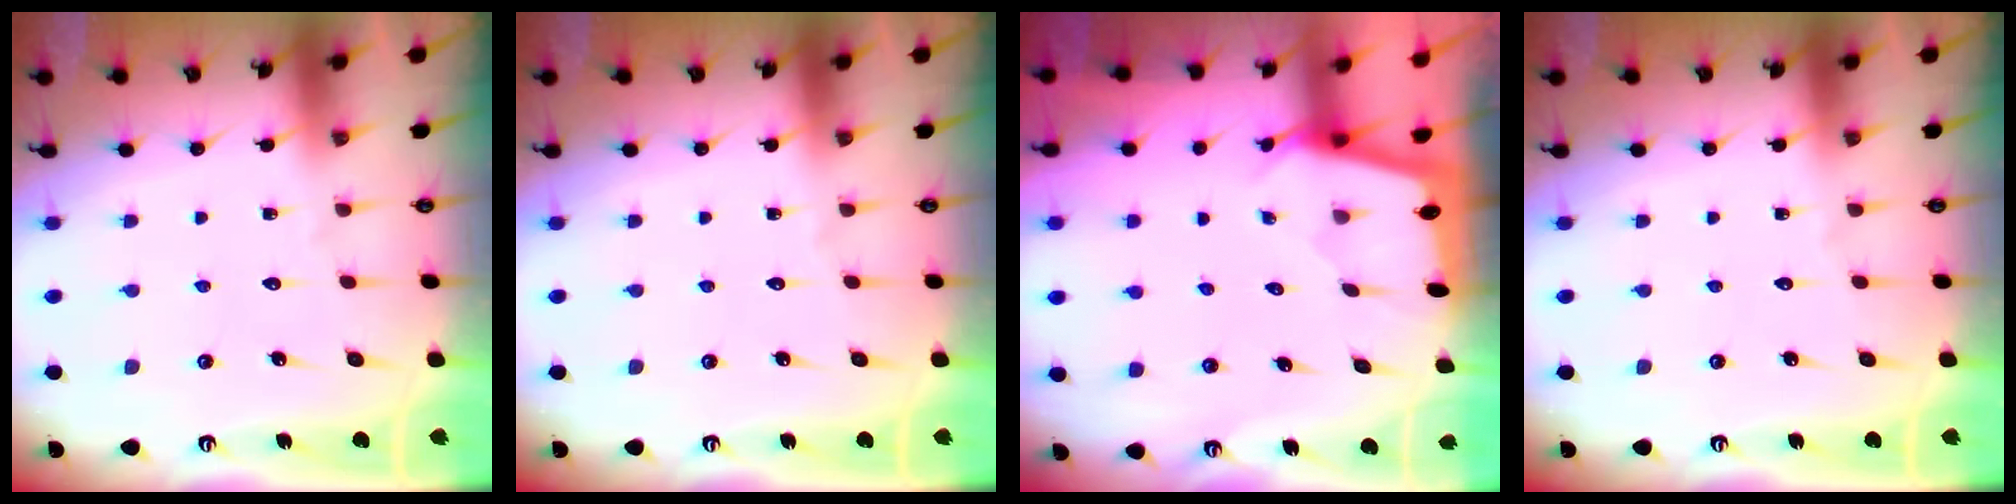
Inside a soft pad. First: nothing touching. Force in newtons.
{"total": 0.0}
{"total": 1.8, "press": 1.8, "slide": 0.1}
{"total": 0.0}